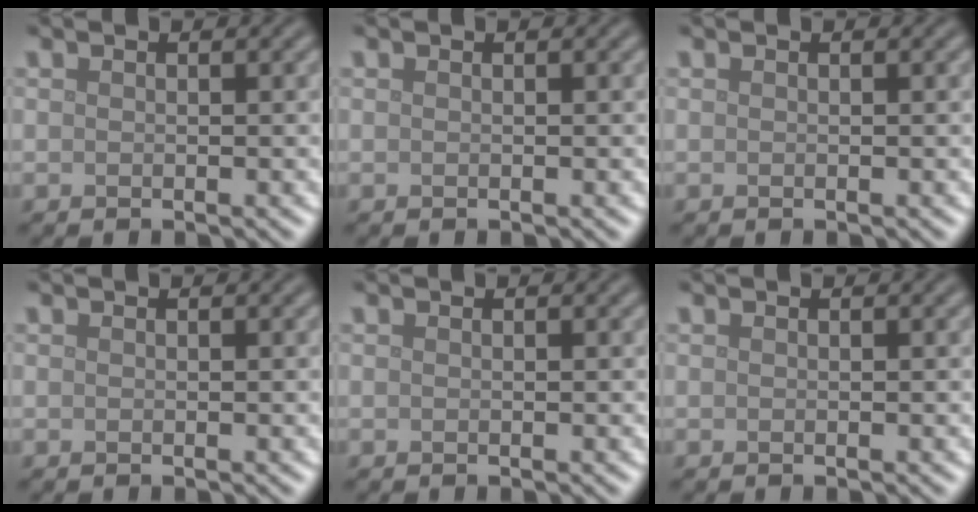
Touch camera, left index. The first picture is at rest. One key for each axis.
{"total": 0.0}
{"total": 0.0}
{"total": 0.0}
{"total": 0.0}
{"total": 0.0}